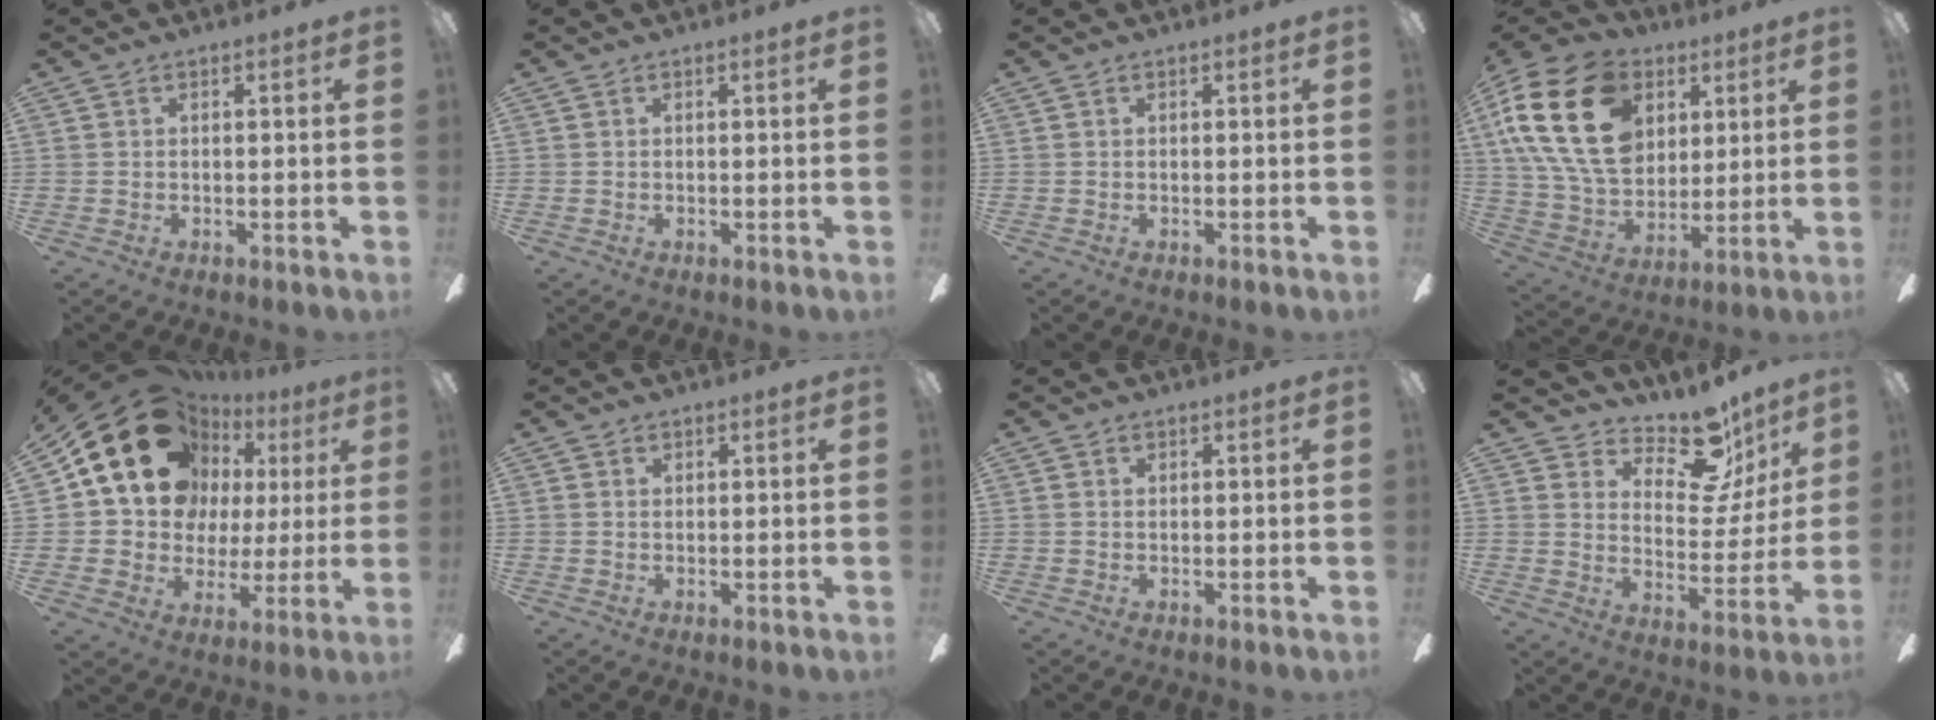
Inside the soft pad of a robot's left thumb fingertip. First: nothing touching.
{"total": 0.0}
{"total": 0.0}
{"total": 24.0, "force": [8.4, 16.7, 15.1], "torque": [-0.324, -0.021, 0.148]}
{"total": 21.1, "force": [9.4, 16.2, 9.6], "torque": [-0.180, -0.042, 0.192]}
{"total": 0.7, "force": [0.5, 0.5, 0.1], "torque": [-0.004, 0.001, 0.009]}
{"total": 0.5, "force": [0.3, 0.4, 0.1], "torque": [-0.003, 0.002, 0.006]}
{"total": 13.9, "force": [10.6, 6.6, 6.2], "torque": [-0.089, -0.080, 0.186]}